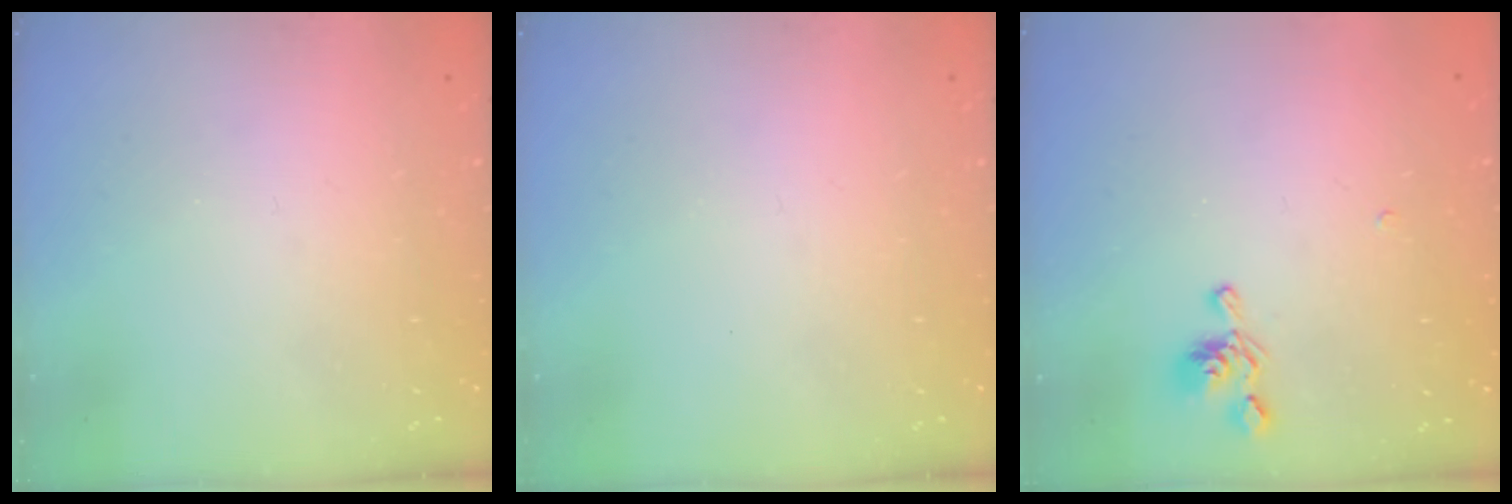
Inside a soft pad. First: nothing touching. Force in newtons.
{"total": 0.0}
{"total": 6.4, "press": 6.4, "slide": 0.2}